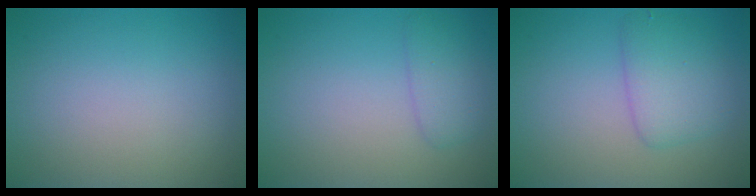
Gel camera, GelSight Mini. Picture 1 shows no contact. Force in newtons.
{"total": 2.1, "press": 2.1, "slide": 0.1}
{"total": 3.2, "press": 3.1, "slide": 0.1}